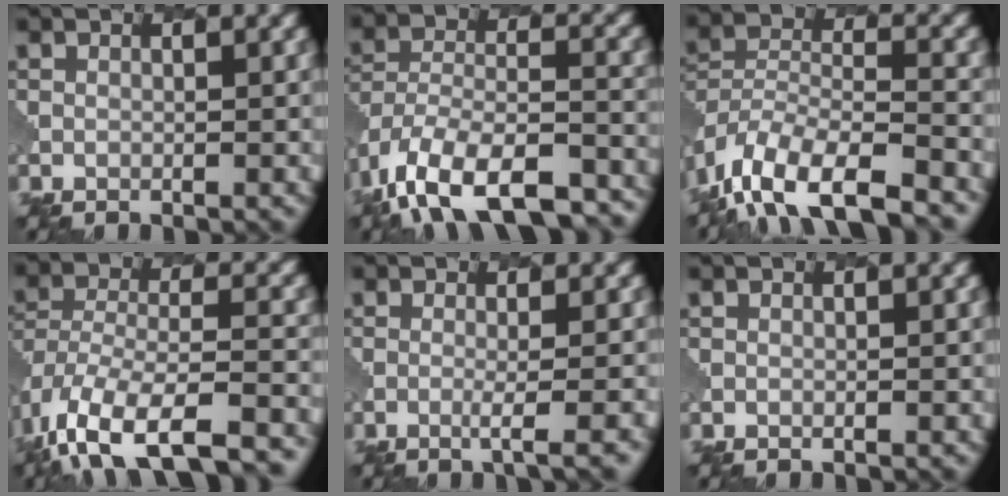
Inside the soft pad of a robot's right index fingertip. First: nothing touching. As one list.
[{"total": 17.4, "force": [-13.0, 8.1, 8.2], "torque": [-0.157, -0.029, -0.179]}, {"total": 11.9, "force": [-9.2, 4.6, 6.1], "torque": [-0.118, -0.011, -0.151]}, {"total": 14.1, "force": [-9.5, 6.2, 8.5], "torque": [-0.186, -0.029, -0.126]}, {"total": 2.4, "force": [-0.5, 0.4, 2.3], "torque": [-0.025, 0.004, -0.020]}, {"total": 0.0}]